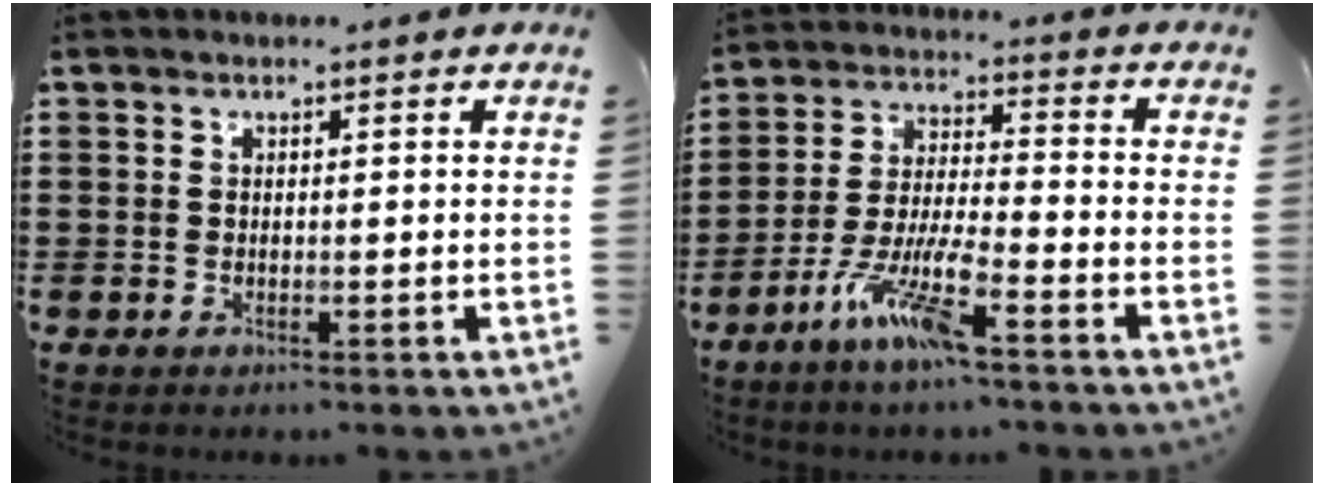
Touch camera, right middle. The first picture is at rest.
{"total": 8.7, "force": [-6.0, 1.0, 6.3], "torque": [-0.139, -0.007, -0.115]}